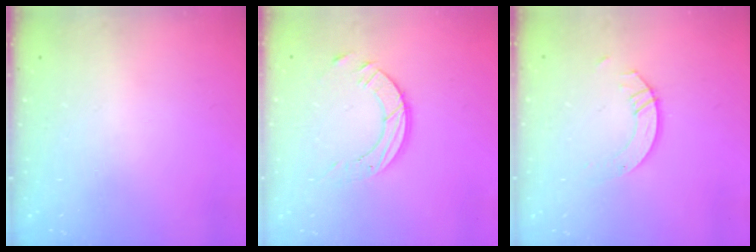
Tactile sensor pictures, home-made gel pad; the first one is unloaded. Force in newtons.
{"total": 9.0, "press": 9.0, "slide": 0.8}
{"total": 3.9, "press": 3.9, "slide": 0.3}